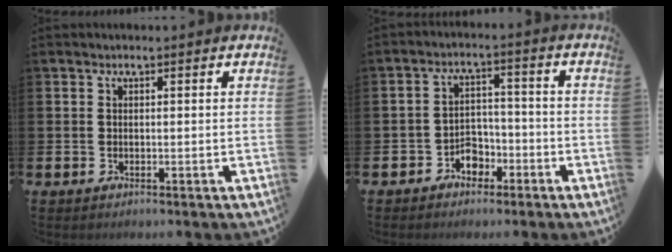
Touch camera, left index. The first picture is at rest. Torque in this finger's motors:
{"motor_torque": [0.07, 0.21, 0.05, 0.03]}